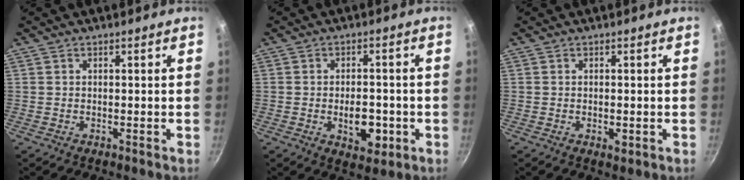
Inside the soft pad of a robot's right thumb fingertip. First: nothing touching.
{"total": 8.0, "force": [-2.1, 4.6, 6.2], "torque": [-0.065, 0.005, -0.026]}
{"total": 2.0, "force": [-0.5, 1.0, 1.6], "torque": [-0.028, -0.003, -0.007]}